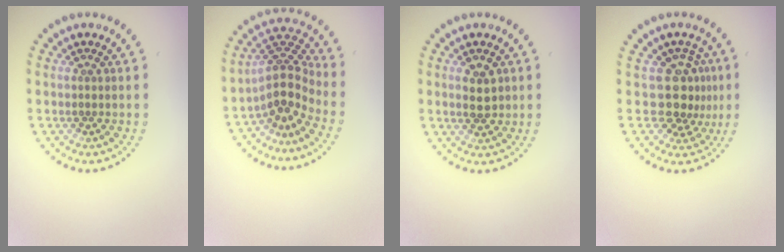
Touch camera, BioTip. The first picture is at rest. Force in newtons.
{"total": 4.0, "press": 2.9, "slide": 2.8}
{"total": 2.4, "press": 2.4, "slide": 0.3}
{"total": 3.5, "press": 2.6, "slide": 2.4}